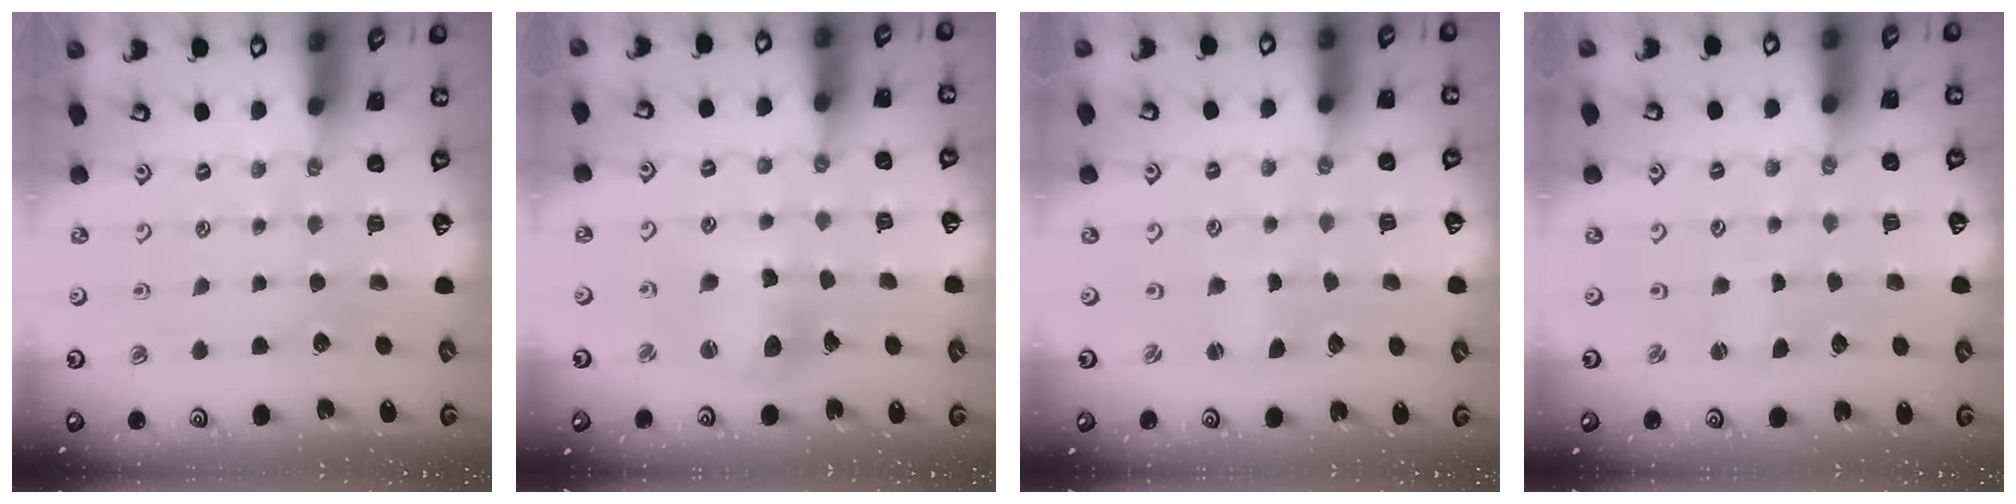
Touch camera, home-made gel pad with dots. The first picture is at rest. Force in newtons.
{"total": 9.8, "press": 9.7, "slide": 1.2}
{"total": 0.0}
{"total": 0.0}